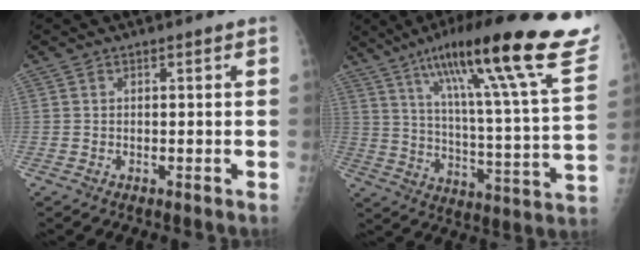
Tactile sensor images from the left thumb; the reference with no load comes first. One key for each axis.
{"total": 30.5, "fx": 19.2, "fy": 3.9, "fz": 23.4, "tx": -0.340, "ty": -0.055, "tz": 0.284}